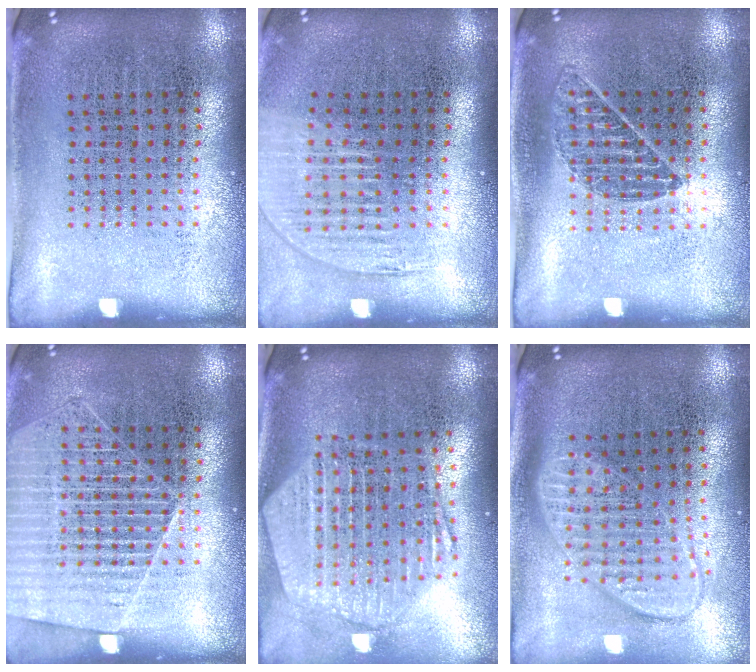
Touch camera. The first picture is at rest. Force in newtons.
{"total": 1.2, "press": 1.1, "slide": 0.5}
{"total": 0.9, "press": 0.8, "slide": 0.3}
{"total": 1.4, "press": 1.3, "slide": 0.5}
{"total": 2.6, "press": 2.1, "slide": 1.5}
{"total": 1.9, "press": 1.5, "slide": 1.1}